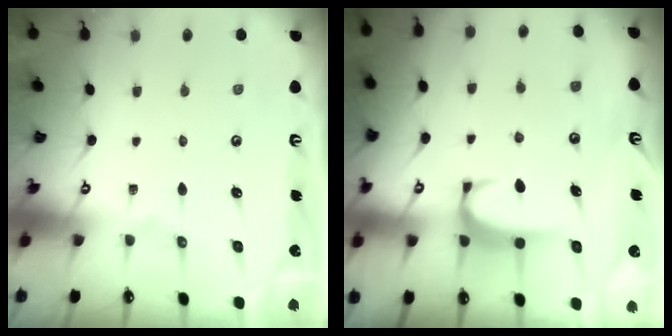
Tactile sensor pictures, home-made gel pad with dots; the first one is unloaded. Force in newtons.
{"total": 1.7, "press": 1.6, "slide": 0.5}